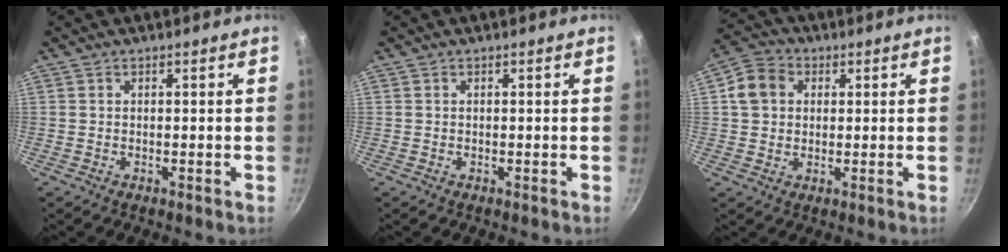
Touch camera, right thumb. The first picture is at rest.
{"total": 0.0}
{"total": 7.3, "force": [1.5, 6.1, 3.6], "torque": [-0.046, 0.009, 0.014]}